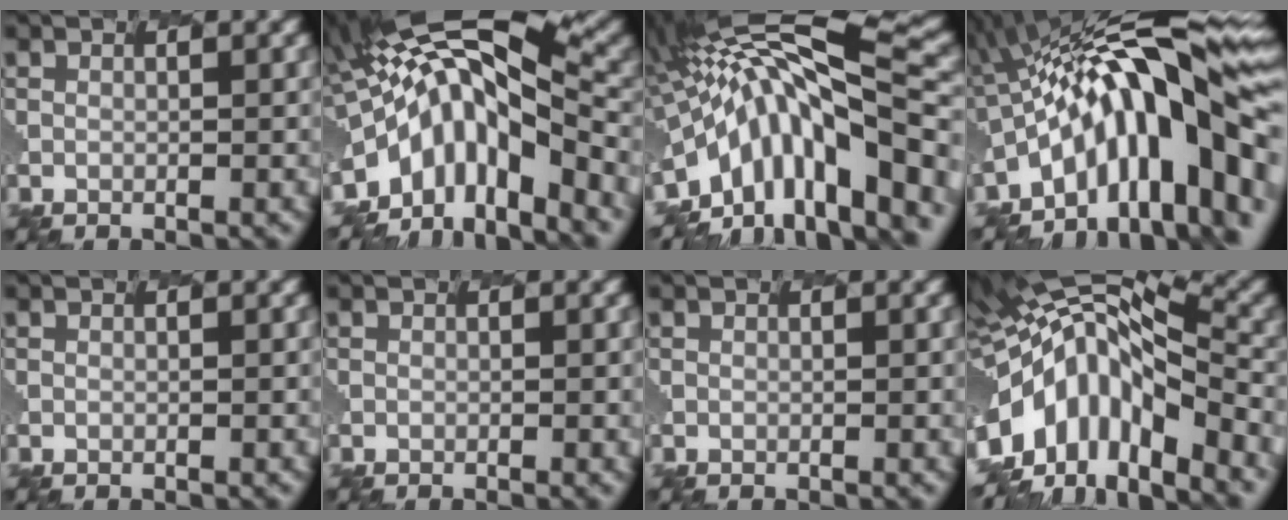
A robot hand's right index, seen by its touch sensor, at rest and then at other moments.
{"total": 9.8, "force": [-3.5, 3.0, 8.6], "torque": [-0.157, 0.013, -0.063]}
{"total": 12.4, "force": [-4.1, 4.6, 10.8], "torque": [-0.182, 0.036, -0.088]}
{"total": 14.6, "force": [-2.6, 4.7, 13.6], "torque": [-0.199, 0.037, -0.059]}
{"total": 0.0}
{"total": 0.0}
{"total": 0.0}
{"total": 12.0, "force": [-3.5, 5.3, 10.2], "torque": [-0.199, 0.016, -0.077]}